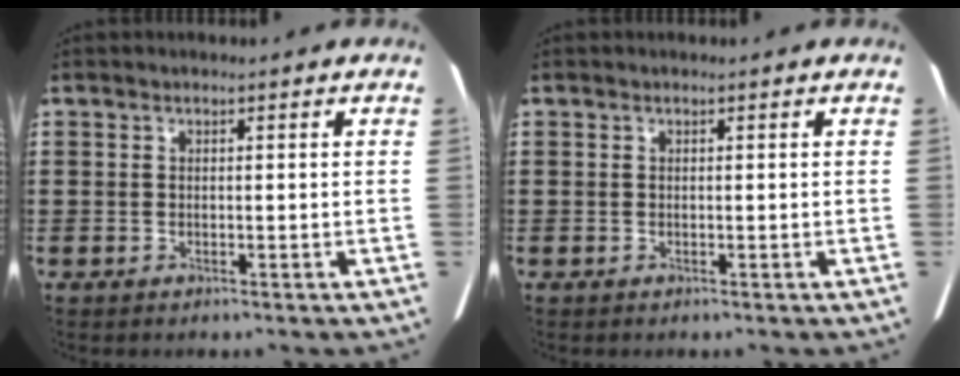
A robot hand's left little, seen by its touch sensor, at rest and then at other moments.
{"total": 0.0}